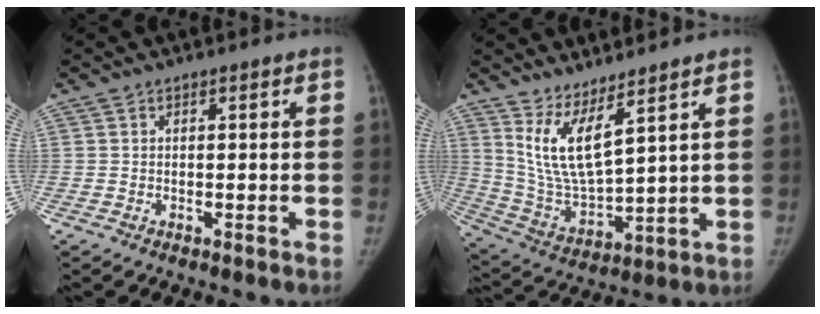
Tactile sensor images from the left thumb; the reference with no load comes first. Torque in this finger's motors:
{"motor_torque": [1.75, 0.52, 1.16, -1.58, 0.30]}